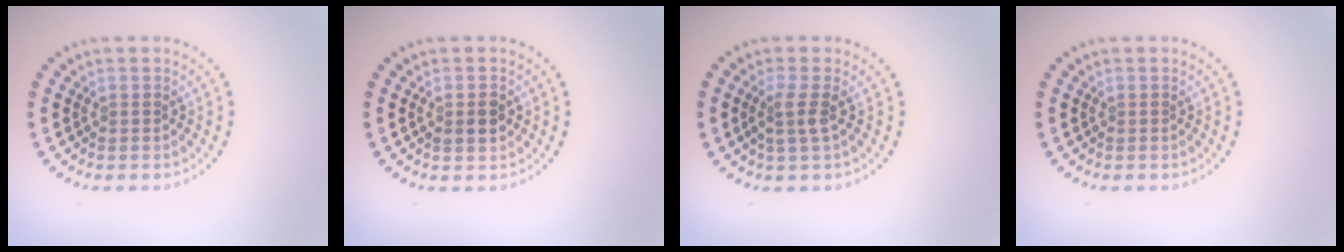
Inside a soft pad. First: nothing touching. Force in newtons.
{"total": 1.7, "press": 1.7, "slide": 0.1}
{"total": 1.9, "press": 1.5, "slide": 1.2}
{"total": 0.0}